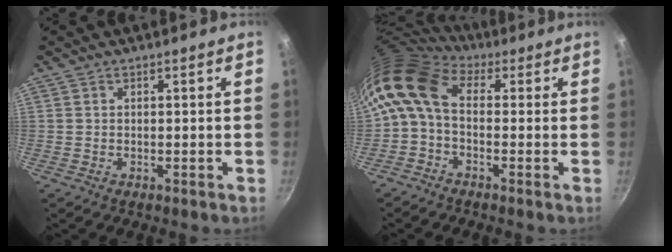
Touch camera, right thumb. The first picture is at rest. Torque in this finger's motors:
{"motor_torque": [1.78, 2.26, 0.98, -0.61, 0.45]}